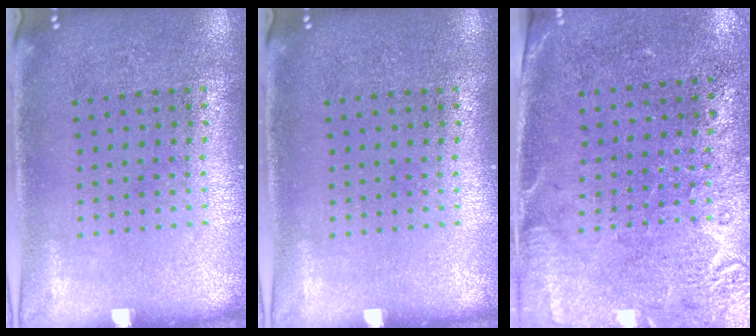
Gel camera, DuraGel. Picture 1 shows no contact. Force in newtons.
{"total": 0.0}
{"total": 2.7, "press": 2.3, "slide": 1.4}